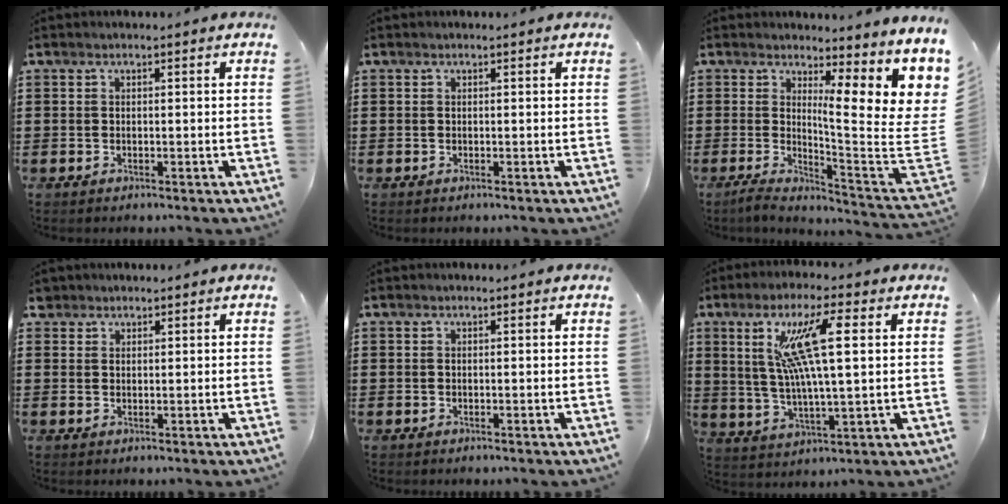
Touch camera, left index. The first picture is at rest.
{"total": 0.0}
{"total": 8.6, "force": [4.7, 2.1, 6.9], "torque": [-0.109, -0.063, 0.075]}
{"total": 1.8, "force": [1.4, 1.0, 0.1], "torque": [-0.007, 0.007, 0.028]}
{"total": 0.0}
{"total": 12.0, "force": [4.4, 2.2, 10.9], "torque": [-0.234, 0.003, 0.069]}